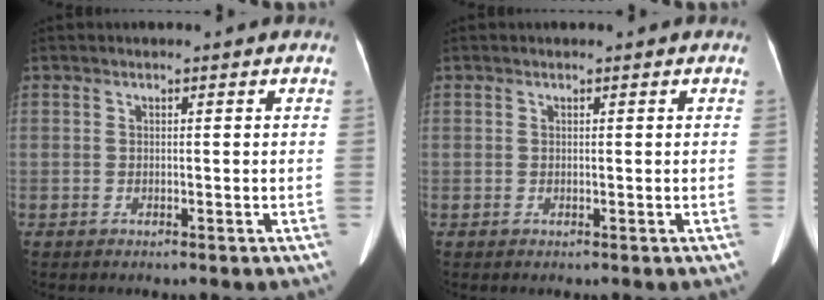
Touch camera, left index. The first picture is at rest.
{"total": 0.0}